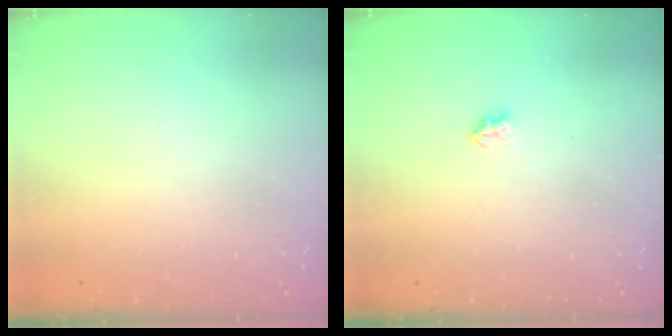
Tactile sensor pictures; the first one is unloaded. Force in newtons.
{"total": 2.6, "press": 2.5, "slide": 0.4}